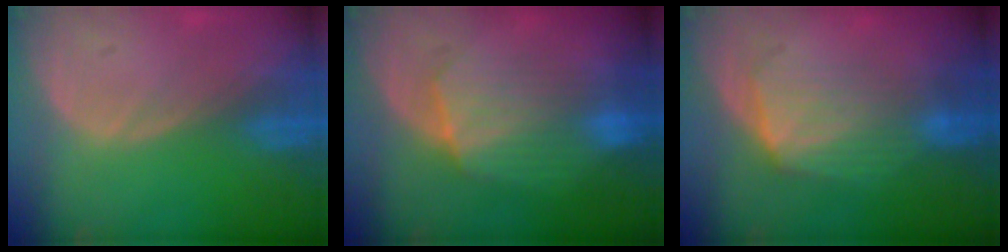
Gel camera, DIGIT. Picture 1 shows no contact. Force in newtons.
{"total": 7.1, "press": 6.9, "slide": 1.3}
{"total": 7.2, "press": 6.5, "slide": 3.0}